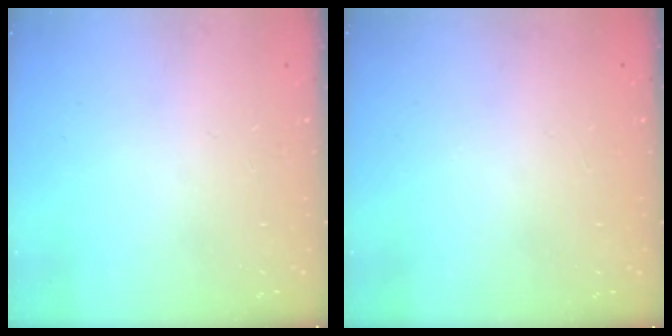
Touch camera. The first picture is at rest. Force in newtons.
{"total": 0.0}